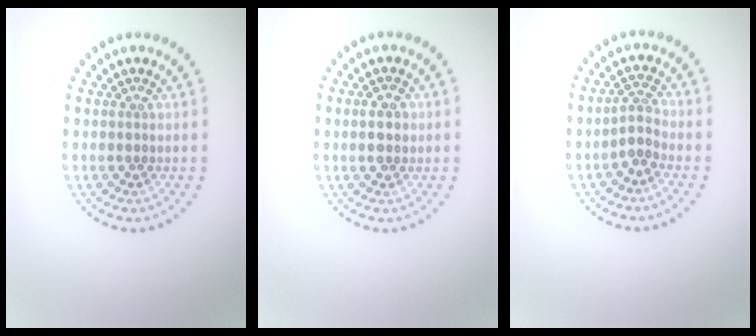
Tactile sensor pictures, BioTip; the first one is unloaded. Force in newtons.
{"total": 2.5, "press": 2.5, "slide": 0.0}
{"total": 1.9, "press": 1.4, "slide": 1.2}